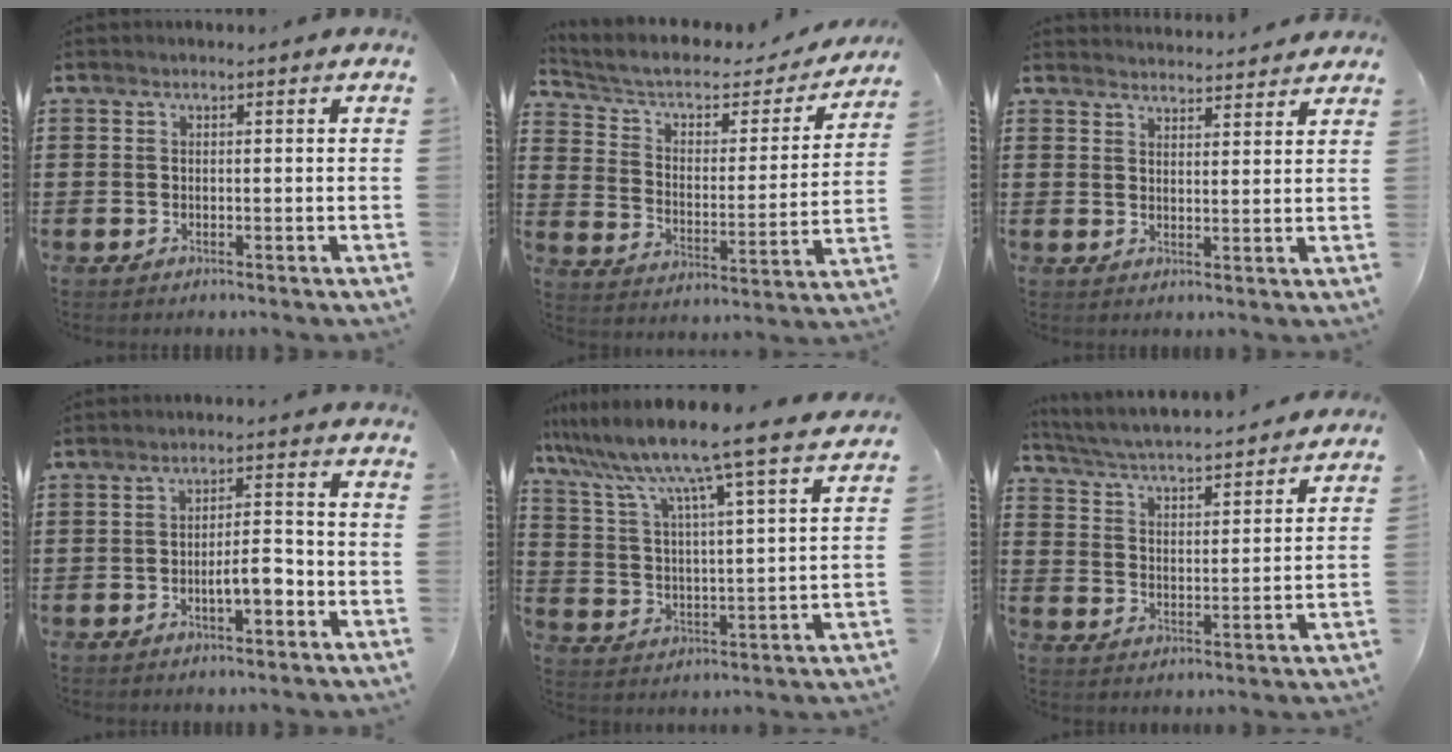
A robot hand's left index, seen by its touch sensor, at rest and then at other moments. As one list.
[{"total": 4.8, "force": [3.1, 2.6, 2.5], "torque": [-0.067, -0.016, 0.044]}, {"total": 3.0, "force": [3.0, 0.0, -0.2], "torque": [-0.006, -0.013, 0.057]}, {"total": 4.7, "force": [-2.0, 1.4, 4.1], "torque": [-0.070, 0.011, -0.038]}, {"total": 9.1, "force": [8.0, -1.4, 4.2], "torque": [-0.113, -0.062, 0.125]}, {"total": 4.1, "force": [3.9, -0.5, 1.0], "torque": [-0.040, -0.036, 0.061]}]